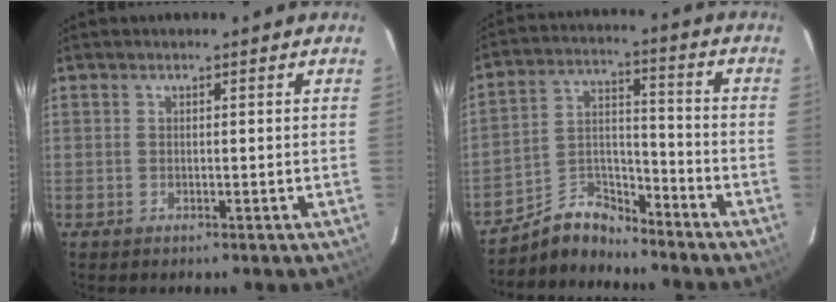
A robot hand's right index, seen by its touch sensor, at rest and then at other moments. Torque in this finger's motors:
{"motor_torque": [0.37, -0.51, -0.15, -0.08]}